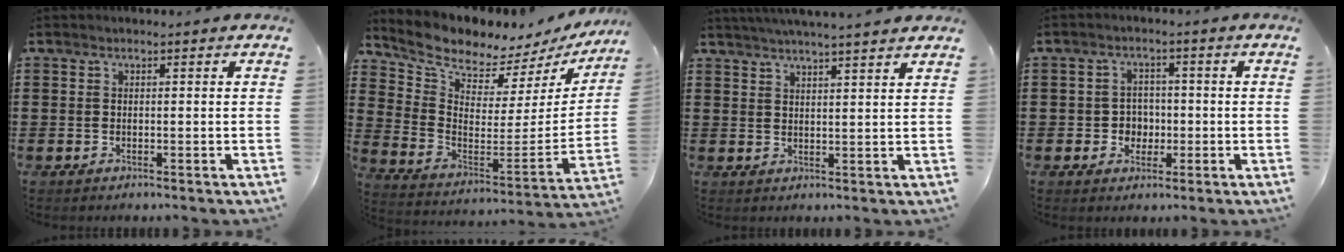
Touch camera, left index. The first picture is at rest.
{"total": 6.2, "force": [6.0, 1.0, 0.8], "torque": [-0.060, -0.065, 0.100]}
{"total": 3.3, "force": [3.1, -0.8, 0.8], "torque": [-0.027, -0.015, 0.054]}
{"total": 3.3, "force": [-0.8, 3.0, 1.1], "torque": [-0.025, 0.002, -0.022]}